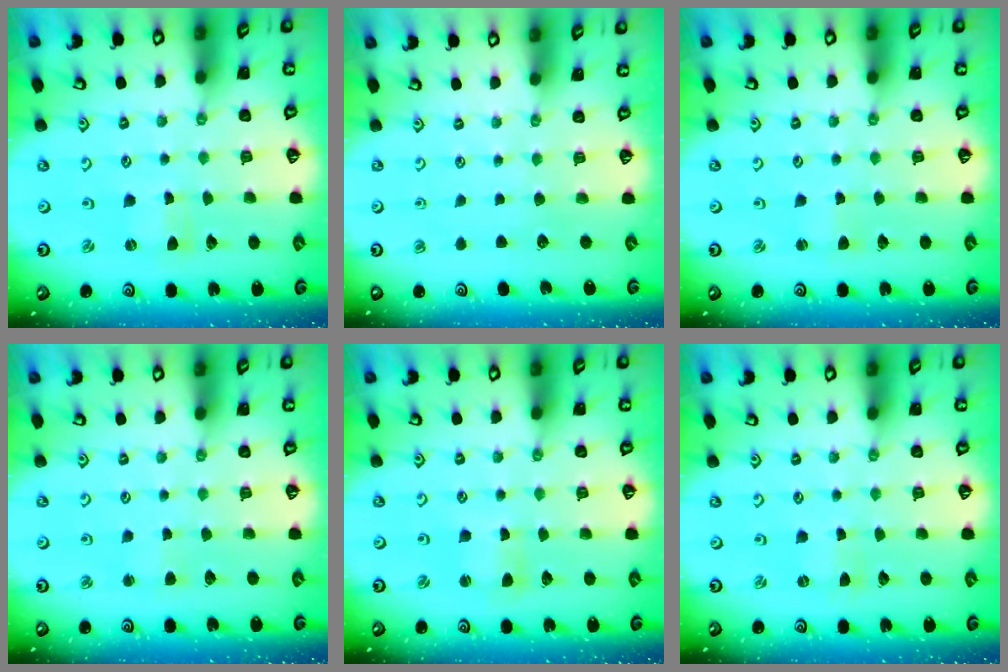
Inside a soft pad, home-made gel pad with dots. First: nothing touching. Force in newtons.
{"total": 0.0}
{"total": 2.2, "press": 2.2, "slide": 0.2}
{"total": 2.5, "press": 2.5, "slide": 0.4}
{"total": 2.2, "press": 2.2, "slide": 0.3}
{"total": 0.0}